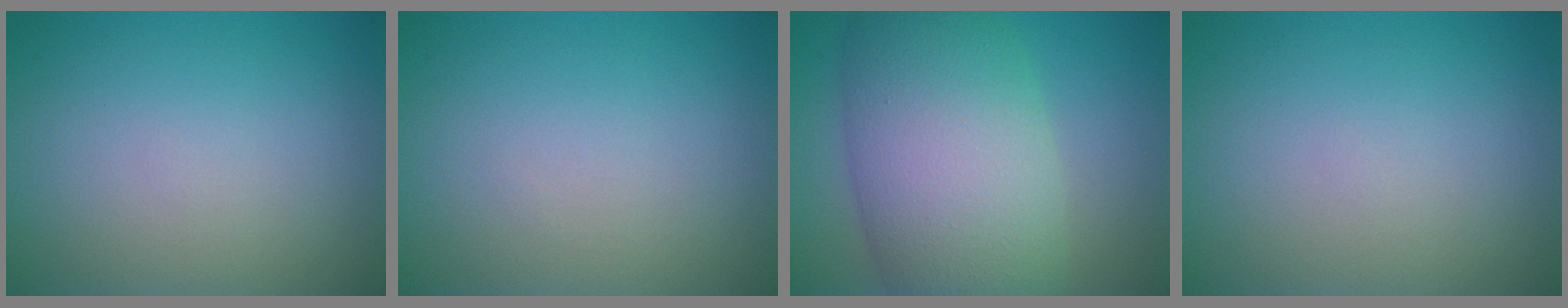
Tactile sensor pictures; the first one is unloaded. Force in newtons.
{"total": 0.0}
{"total": 12.0, "press": 12.0, "slide": 0.5}
{"total": 0.0}